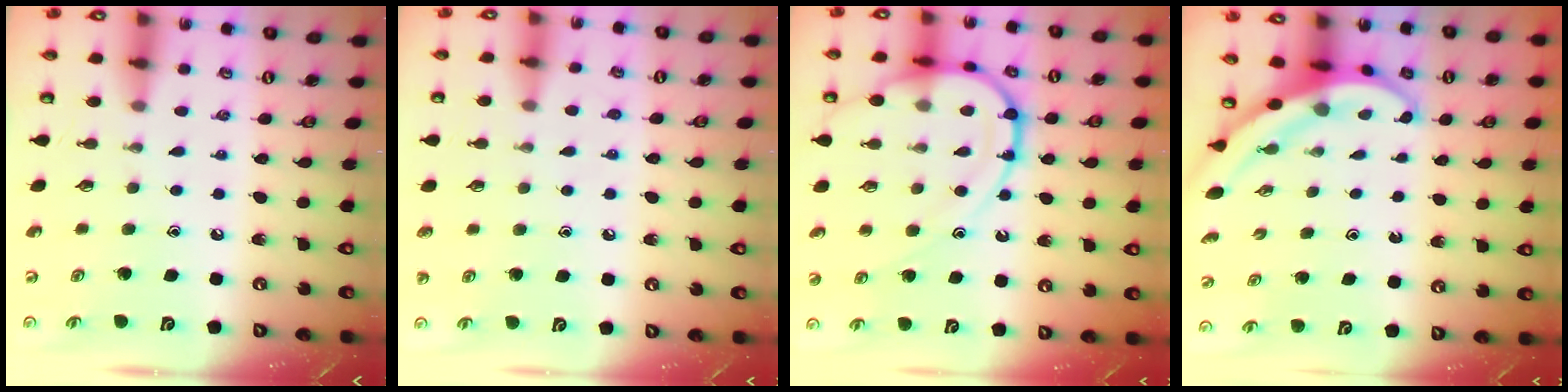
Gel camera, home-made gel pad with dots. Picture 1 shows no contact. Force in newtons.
{"total": 4.1, "press": 4.1, "slide": 0.4}
{"total": 13.5, "press": 13.4, "slide": 1.2}
{"total": 3.6, "press": 3.6, "slide": 0.2}